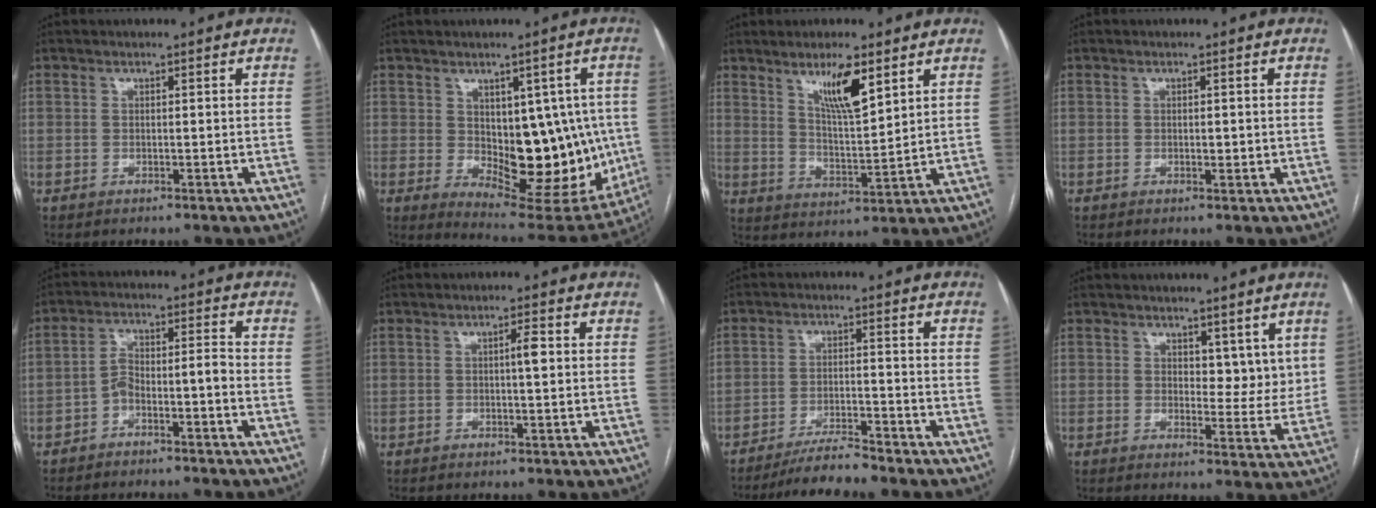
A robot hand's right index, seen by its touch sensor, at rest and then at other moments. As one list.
[{"total": 17.3, "force": [-0.6, 8.5, 15.1], "torque": [-0.192, -0.002, 0.021]}, {"total": 8.5, "force": [5.1, 1.2, 6.8], "torque": [-0.122, -0.010, 0.094]}, {"total": 1.1, "force": [0.1, 0.6, 0.9], "torque": [-0.013, -0.002, 0.003]}, {"total": 5.2, "force": [-2.9, 1.4, 4.1], "torque": [-0.074, 0.033, -0.046]}, {"total": 2.2, "force": [0.2, 0.2, 2.2], "torque": [-0.035, 0.003, 0.003]}, {"total": 5.6, "force": [-5.2, -0.5, 1.8], "torque": [-0.028, -0.016, -0.095]}, {"total": 5.1, "force": [2.9, 2.9, 3.0], "torque": [-0.021, -0.006, 0.041]}]